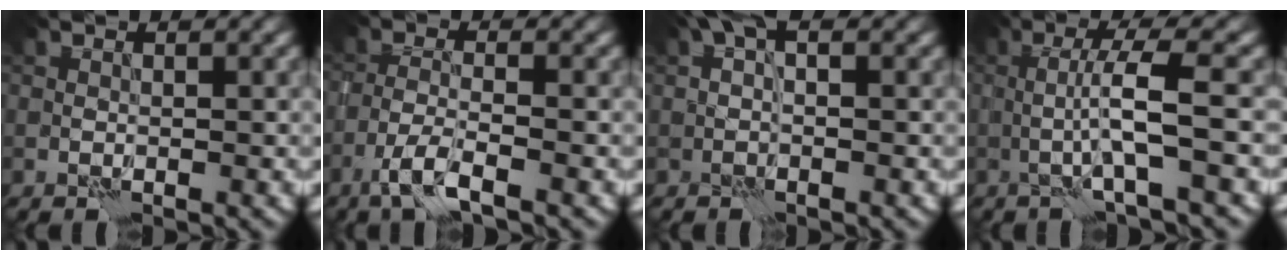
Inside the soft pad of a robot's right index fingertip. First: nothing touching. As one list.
[{"total": 3.2, "force": [-2.2, 0.1, 2.4], "torque": [-0.051, 0.002, -0.048]}, {"total": 1.4, "force": [1.0, 0.1, 1.0], "torque": [-0.018, 0.006, 0.017]}, {"total": 3.8, "force": [-0.1, -0.5, 3.7], "torque": [-0.066, 0.012, -0.005]}]